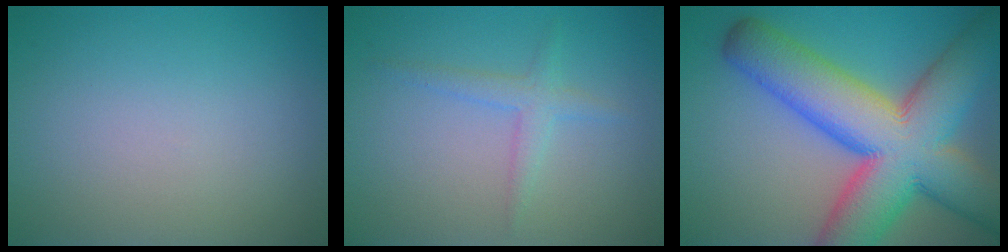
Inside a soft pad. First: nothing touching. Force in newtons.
{"total": 2.0, "press": 2.0, "slide": 0.0}
{"total": 14.8, "press": 14.8, "slide": 0.6}